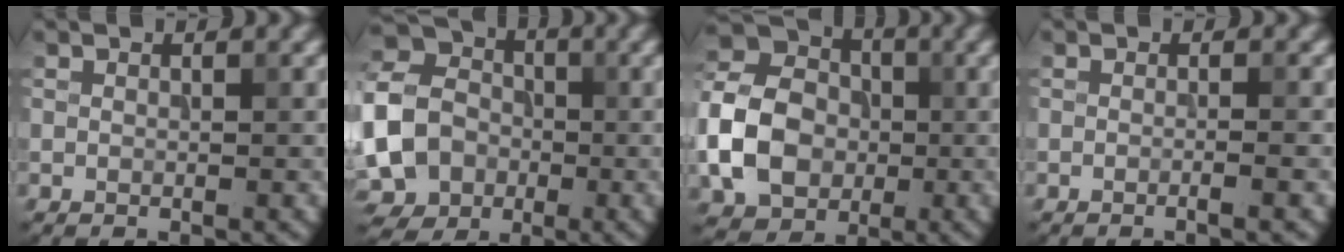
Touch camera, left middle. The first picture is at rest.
{"total": 11.4, "force": [-2.4, 9.5, 5.9], "torque": [-0.152, -0.019, -0.064]}
{"total": 8.3, "force": [-1.7, 6.6, 4.7], "torque": [-0.107, 0.007, -0.045]}
{"total": 1.5, "force": [-0.4, 0.4, 1.4], "torque": [-0.013, -0.008, -0.016]}